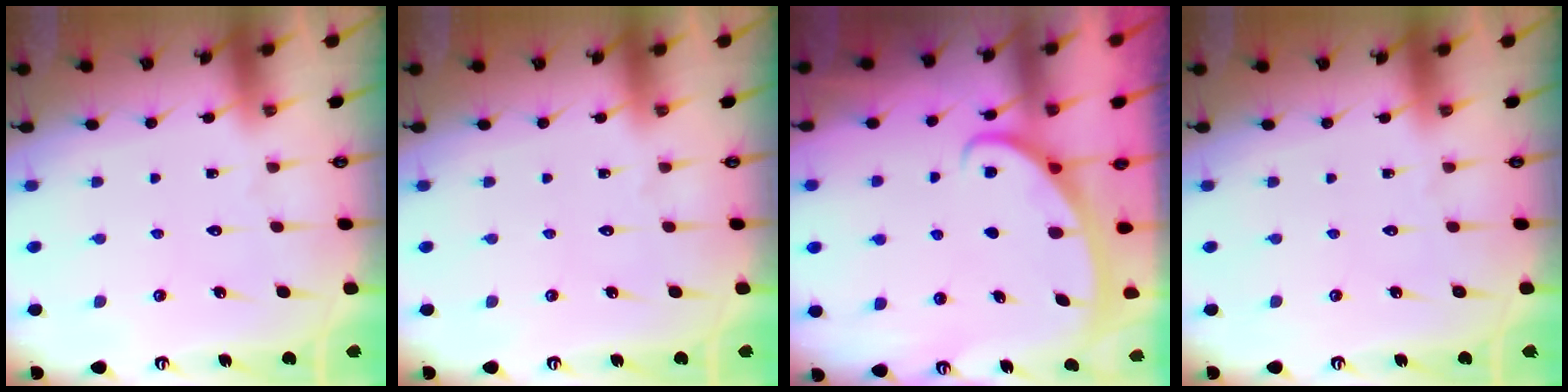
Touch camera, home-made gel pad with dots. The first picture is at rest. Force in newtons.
{"total": 0.0}
{"total": 3.0, "press": 2.9, "slide": 0.4}
{"total": 0.0}